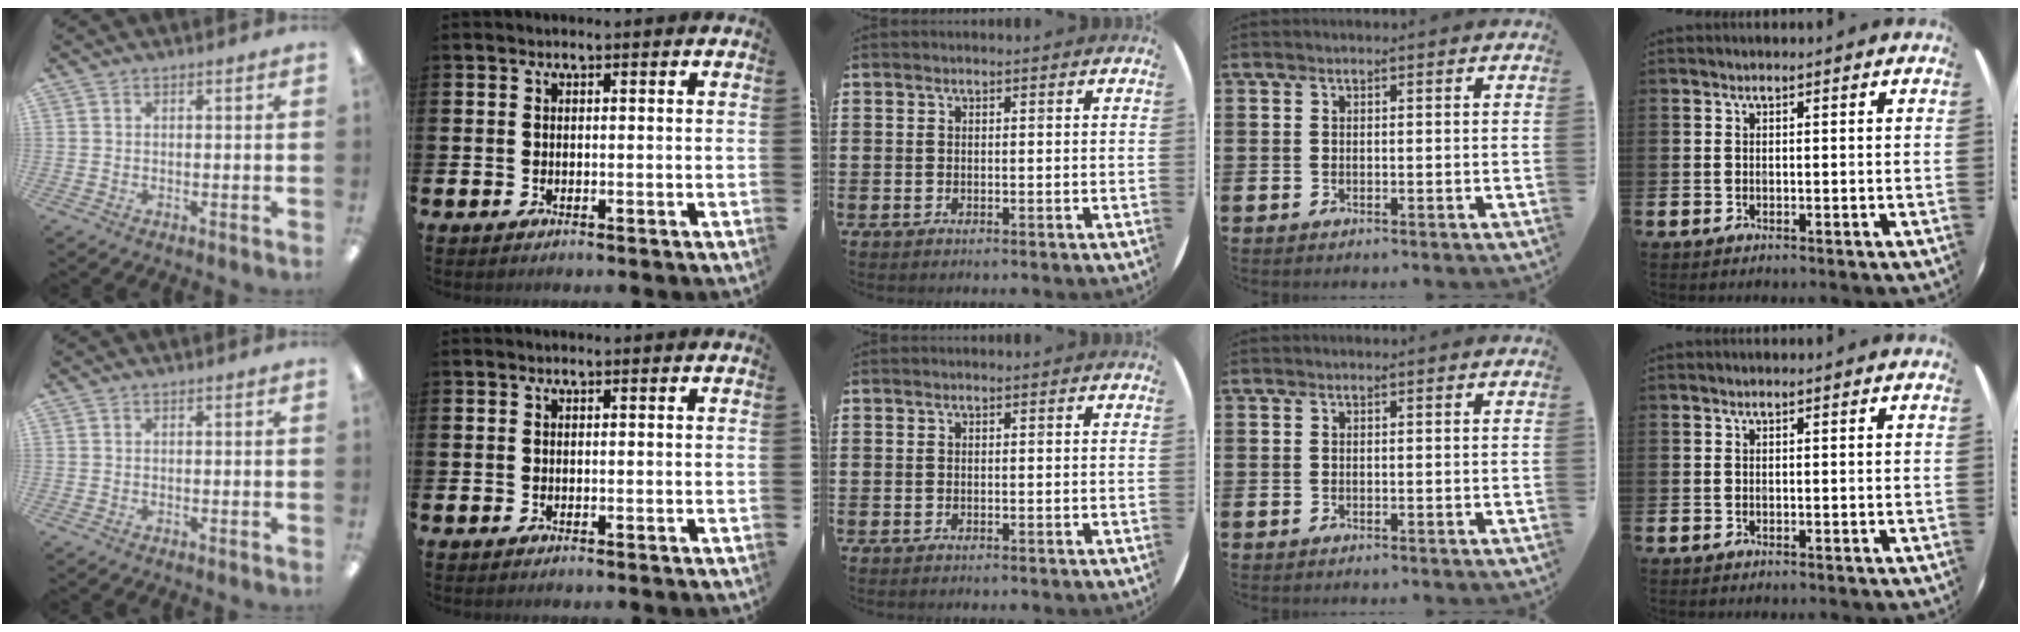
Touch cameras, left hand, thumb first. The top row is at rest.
{}